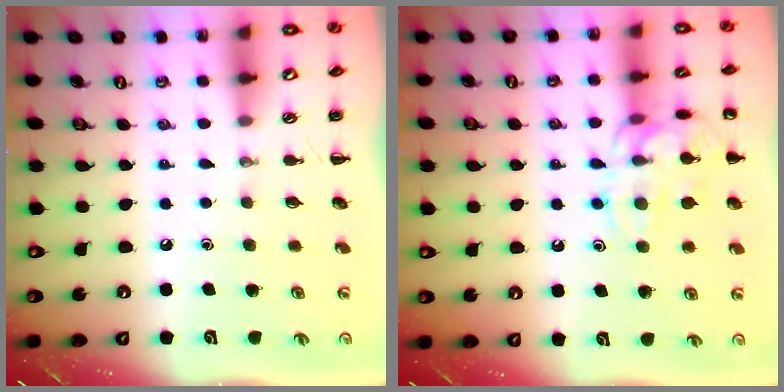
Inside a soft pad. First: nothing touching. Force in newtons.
{"total": 13.5, "press": 13.5, "slide": 0.6}